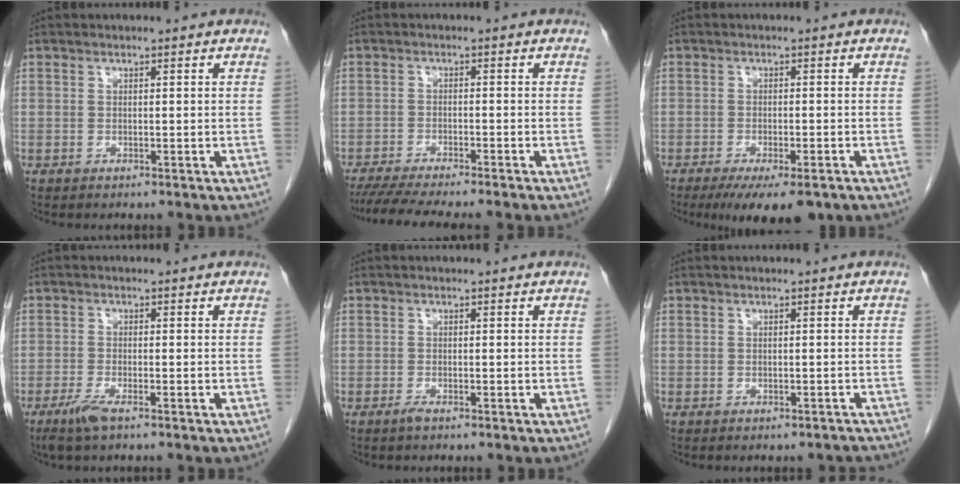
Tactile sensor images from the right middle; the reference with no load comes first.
{"total": 9.6, "force": [-8.3, -0.3, 4.8], "torque": [-0.058, -0.018, -0.129]}
{"total": 8.5, "force": [-6.0, 2.1, 5.7], "torque": [-0.077, -0.015, -0.089]}
{"total": 3.1, "force": [-2.1, 0.3, 2.3], "torque": [-0.053, -0.008, -0.042]}
{"total": 0.9, "force": [-0.7, 0.0, 0.5], "torque": [-0.013, -0.001, -0.012]}
{"total": 2.7, "force": [-2.5, 1.0, 0.4], "torque": [-0.005, -0.003, -0.028]}